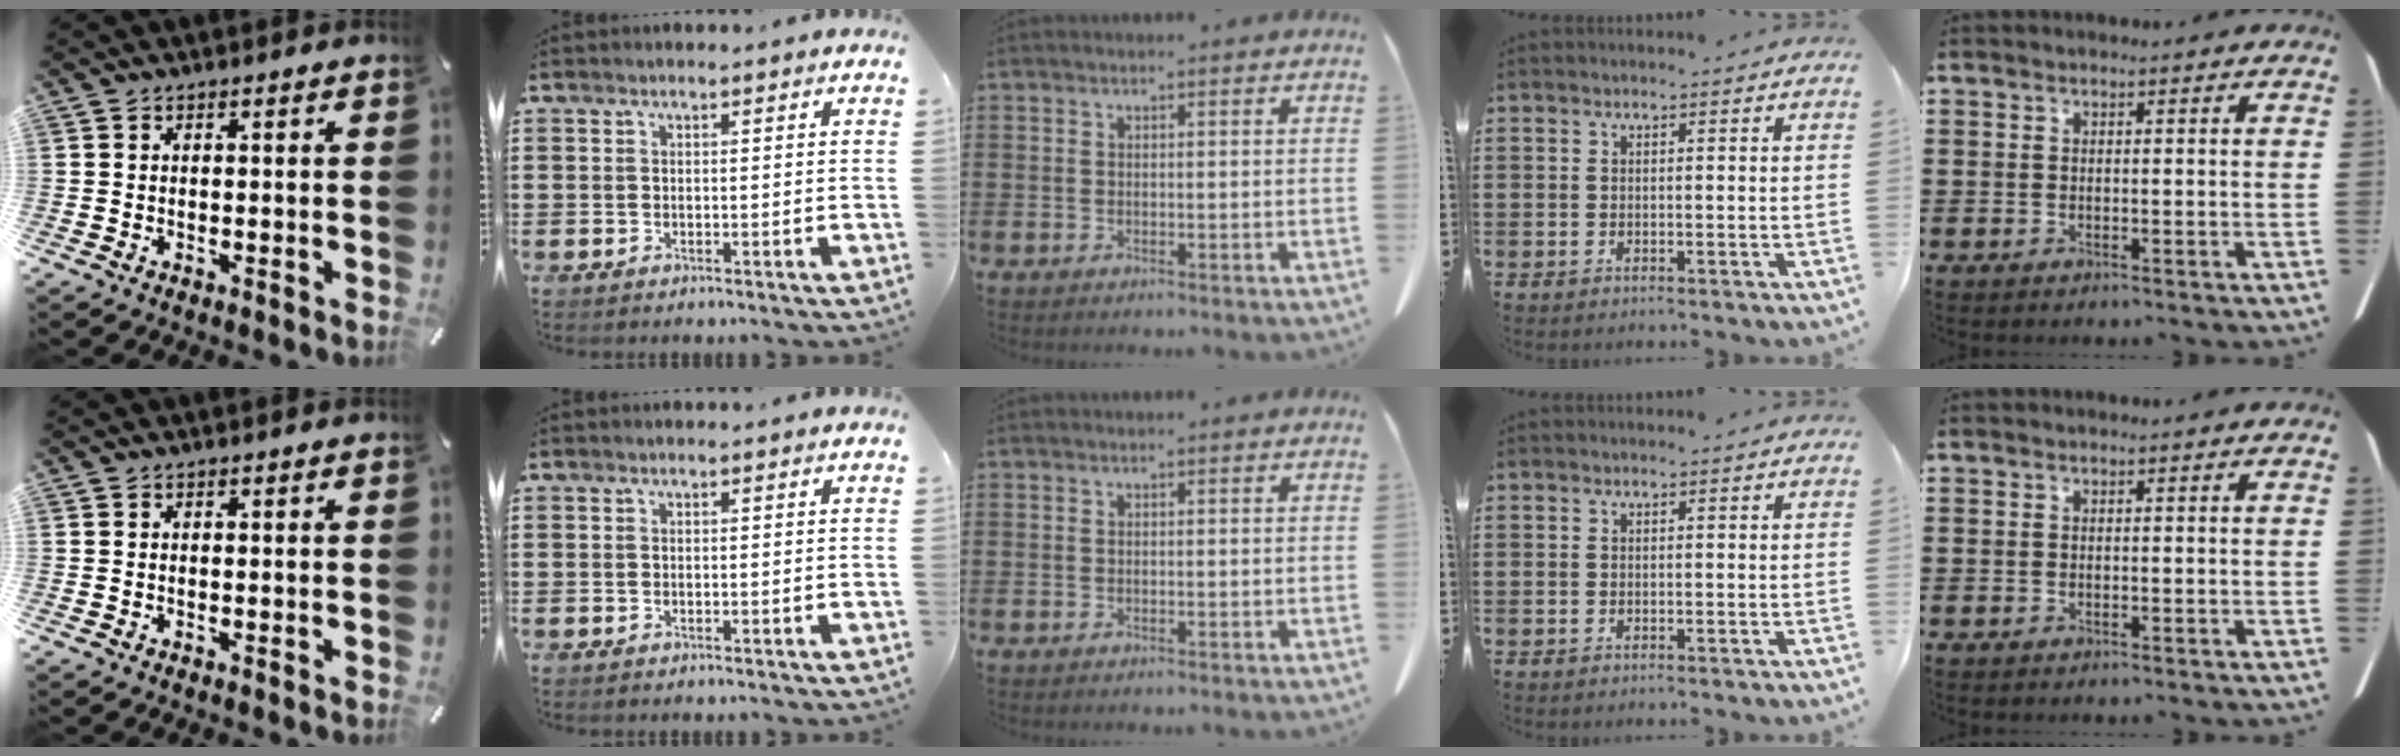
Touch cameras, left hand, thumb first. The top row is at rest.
{}